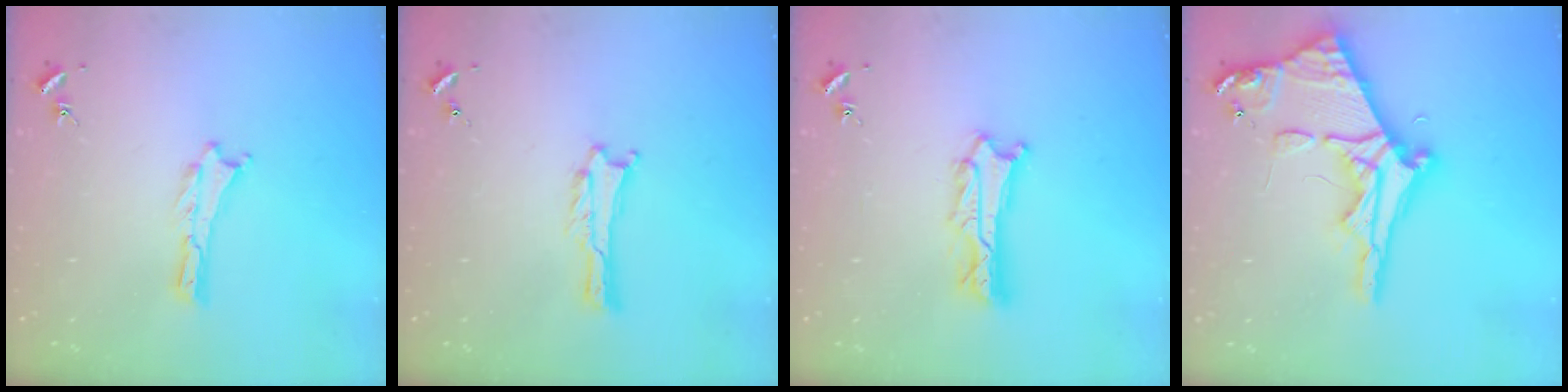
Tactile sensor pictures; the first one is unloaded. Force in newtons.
{"total": 0.5, "press": 0.5, "slide": 0.1}
{"total": 3.3, "press": 3.3, "slide": 0.5}
{"total": 10.0, "press": 10.0, "slide": 0.8}